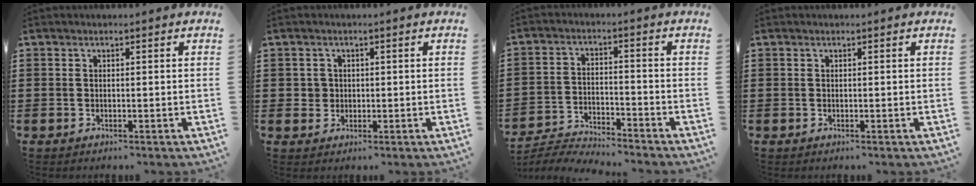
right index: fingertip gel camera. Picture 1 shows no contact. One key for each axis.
{"total": 1.6, "fx": 0.1, "fy": 1.6, "fz": 0.2, "tx": -0.011, "ty": 0.008, "tz": -0.001}
{"total": 4.5, "fx": -4.5, "fy": 0.1, "fz": 0.5, "tx": -0.028, "ty": -0.004, "tz": -0.098}
{"total": 0.0}